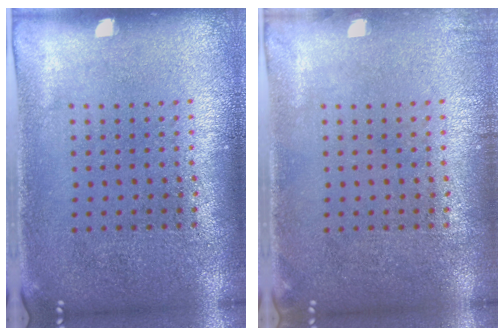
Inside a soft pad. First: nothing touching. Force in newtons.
{"total": 0.6, "press": 0.6, "slide": 0.1}